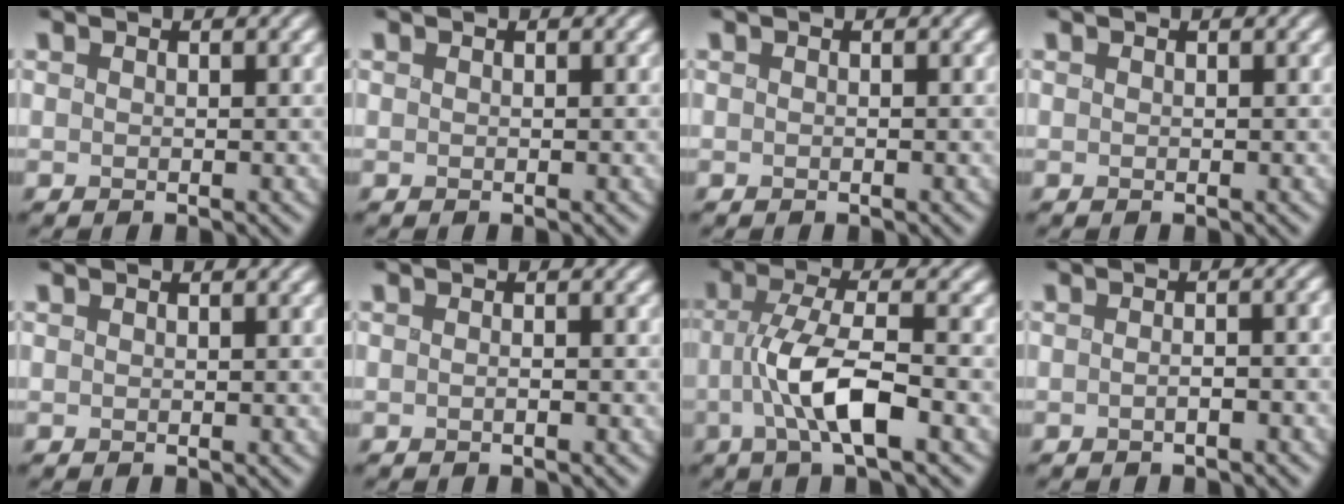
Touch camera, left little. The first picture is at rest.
{"total": 0.0}
{"total": 0.0}
{"total": 0.0}
{"total": 0.0}
{"total": 0.7, "force": [-0.6, 0.0, 0.3], "torque": [-0.003, 0.001, -0.016]}
{"total": 5.8, "force": [-1.7, 1.3, 5.4], "torque": [-0.101, 0.001, -0.037]}
{"total": 2.9, "force": [-0.9, 1.3, 2.5], "torque": [-0.015, 0.007, -0.019]}